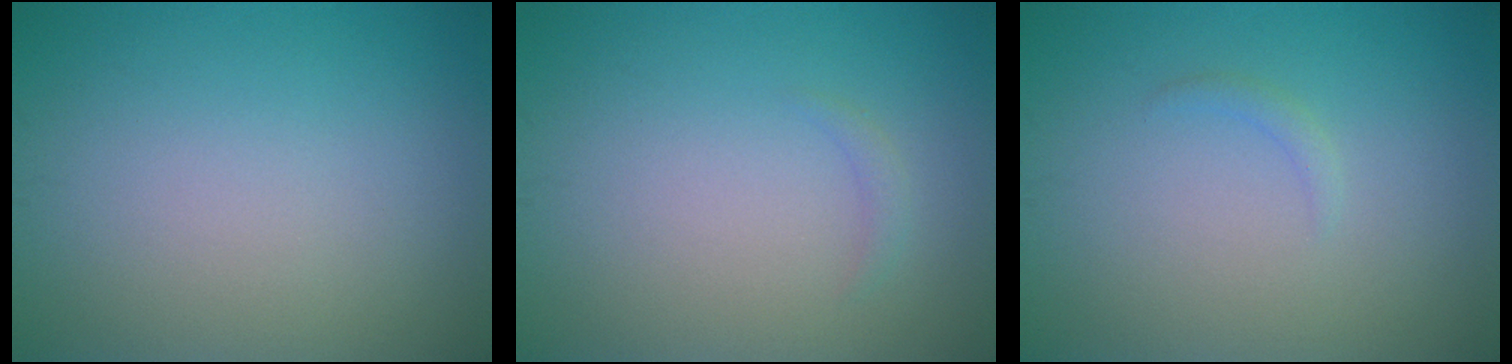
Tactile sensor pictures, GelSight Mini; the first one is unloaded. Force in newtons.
{"total": 0.7, "press": 0.7, "slide": 0.1}
{"total": 0.7, "press": 0.7, "slide": 0.1}